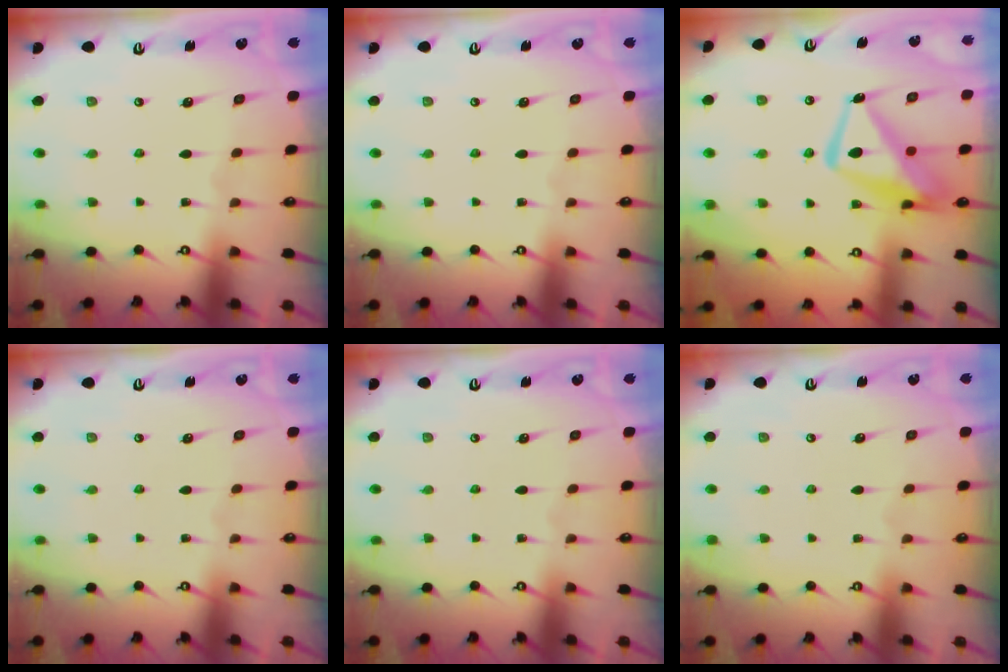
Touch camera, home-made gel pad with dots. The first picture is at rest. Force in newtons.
{"total": 0.0}
{"total": 12.9, "press": 12.8, "slide": 1.2}
{"total": 0.0}
{"total": 0.0}
{"total": 3.8, "press": 3.8, "slide": 0.1}